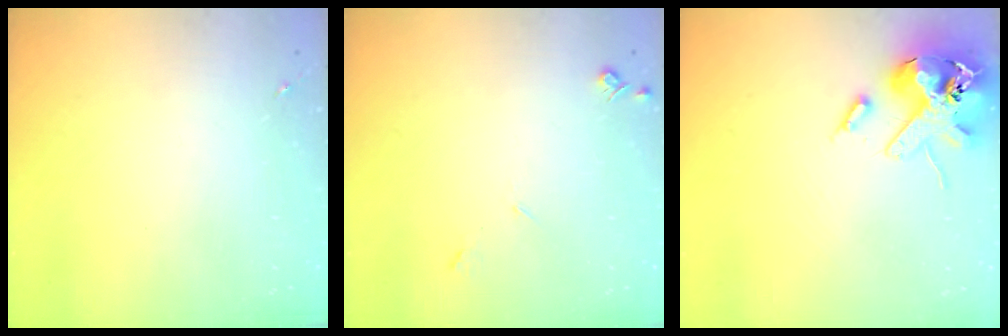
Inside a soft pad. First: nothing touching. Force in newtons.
{"total": 4.0, "press": 3.9, "slide": 0.7}
{"total": 16.3, "press": 16.1, "slide": 2.7}